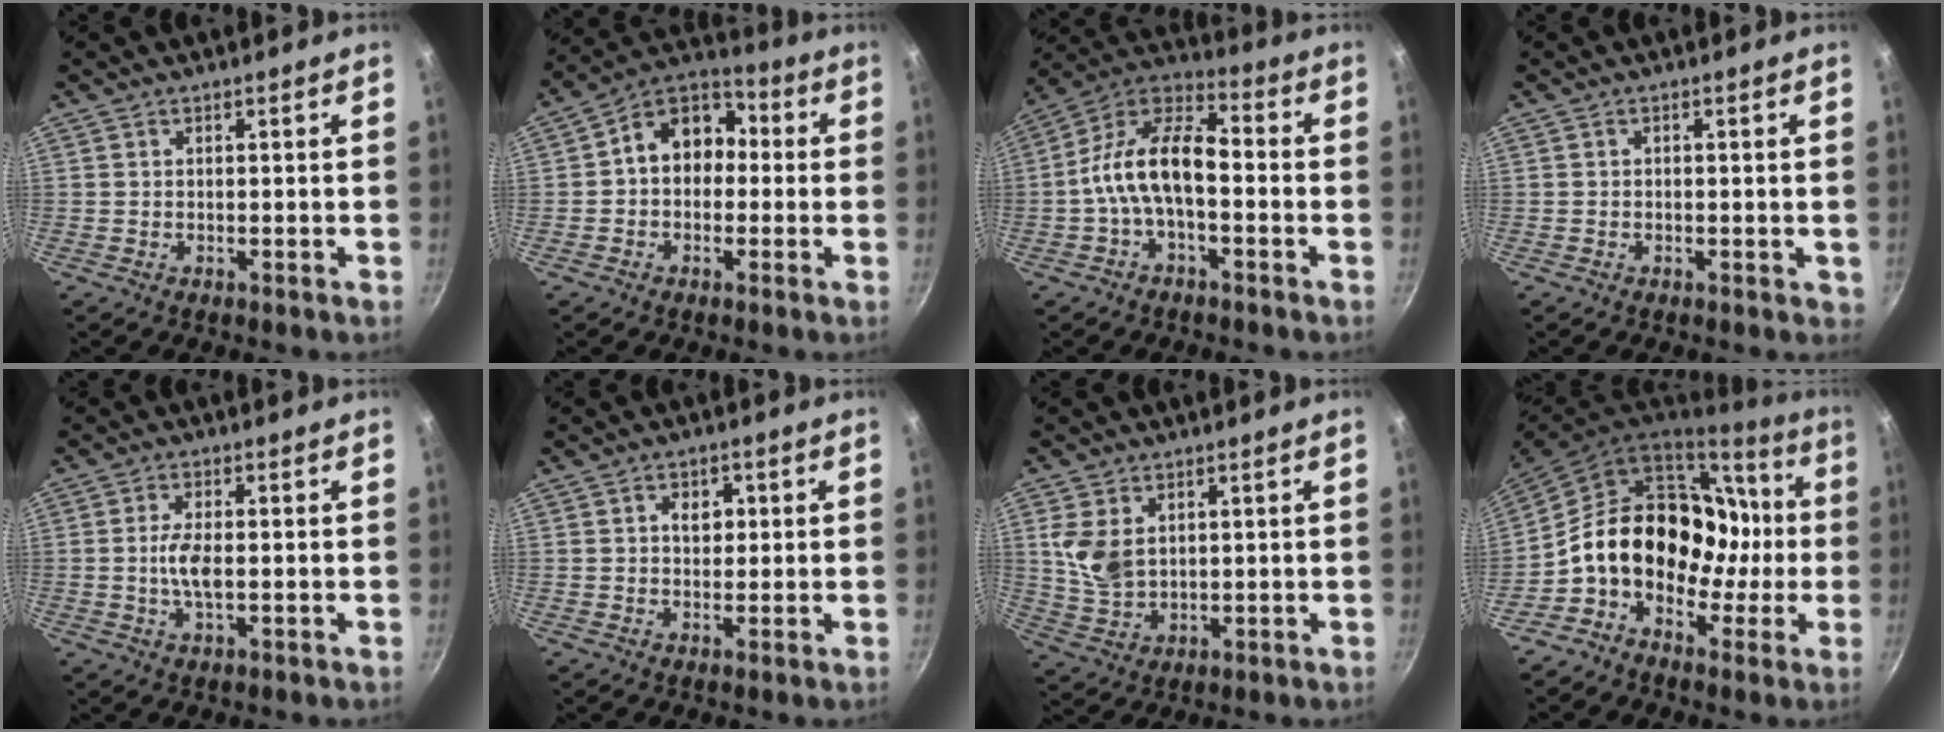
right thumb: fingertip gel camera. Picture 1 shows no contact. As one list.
[{"total": 11.3, "force": [0.3, 8.8, 7.1], "torque": [-0.068, 0.037, -0.019]}, {"total": 12.8, "force": [-2.4, 6.6, 10.6], "torque": [-0.182, 0.050, -0.063]}, {"total": 1.1, "force": [-0.2, 0.8, 0.8], "torque": [-0.006, 0.001, -0.003]}, {"total": 4.8, "force": [-0.3, 1.9, 4.4], "torque": [-0.093, 0.000, -0.009]}, {"total": 3.6, "force": [0.8, 2.8, 2.1], "torque": [-0.011, 0.000, 0.010]}, {"total": 7.8, "force": [2.2, 5.3, 5.3], "torque": [-0.099, -0.019, 0.053]}, {"total": 21.6, "force": [-2.1, 16.8, 13.4], "torque": [-0.177, 0.066, -0.036]}]